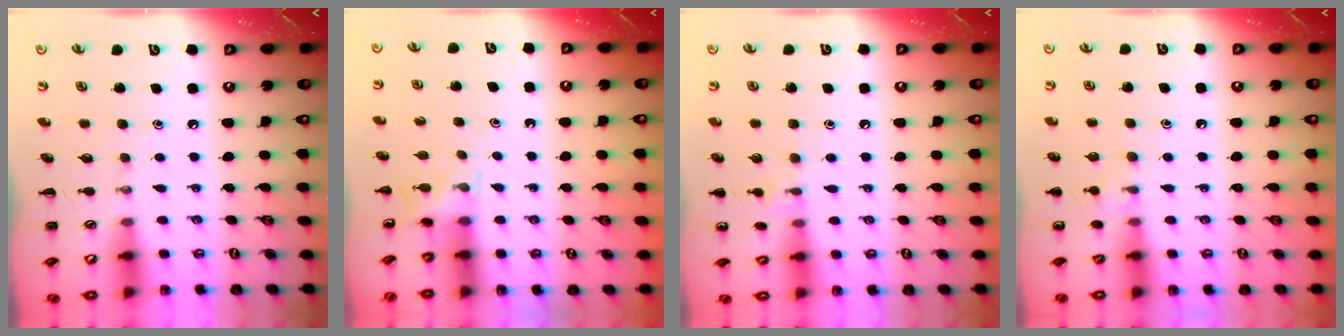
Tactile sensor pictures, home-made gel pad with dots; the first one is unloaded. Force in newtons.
{"total": 4.3, "press": 4.1, "slide": 1.2}
{"total": 7.4, "press": 7.2, "slide": 1.6}
{"total": 6.6, "press": 6.4, "slide": 1.7}